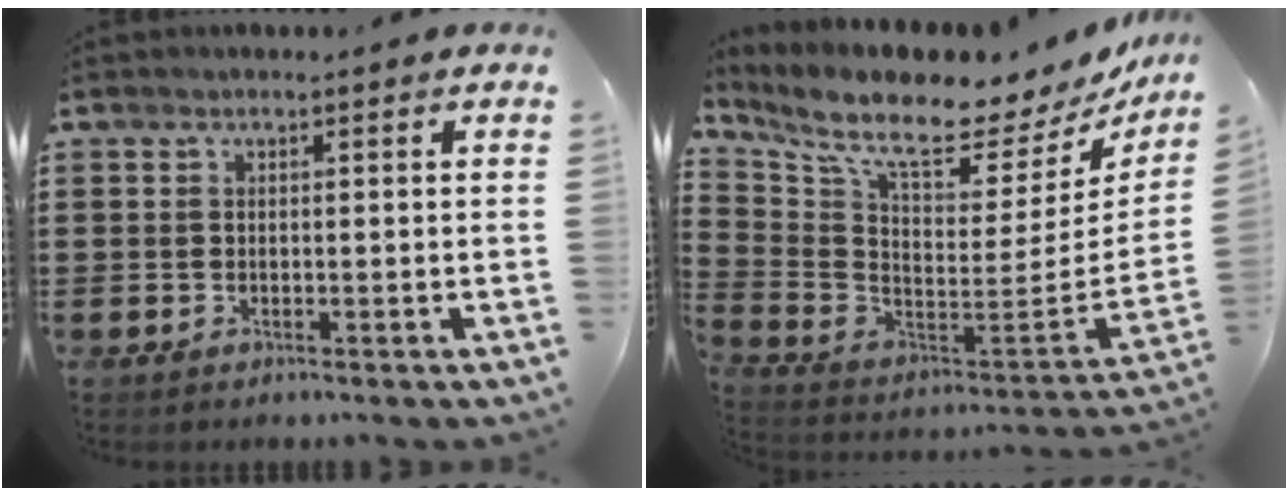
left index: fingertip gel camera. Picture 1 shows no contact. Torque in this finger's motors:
{"motor_torque": [2.14, 0.00, 1.05, 0.21]}